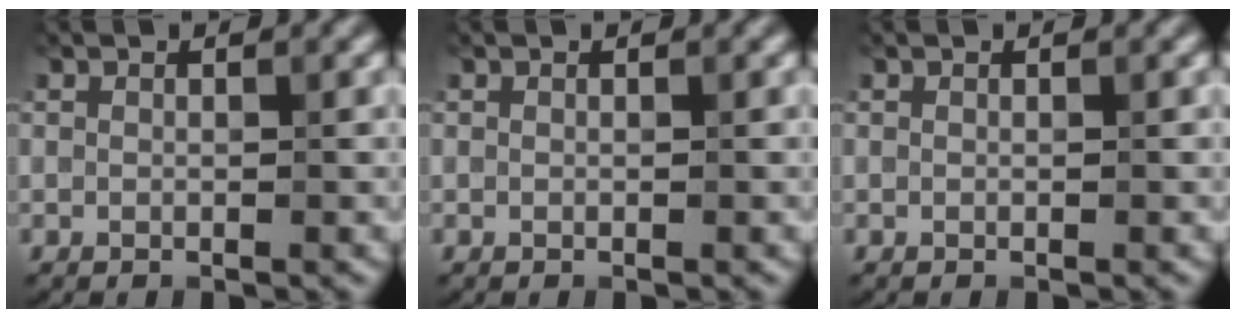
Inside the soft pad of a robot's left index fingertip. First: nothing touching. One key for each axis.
{"total": 0.0}
{"total": 0.0}